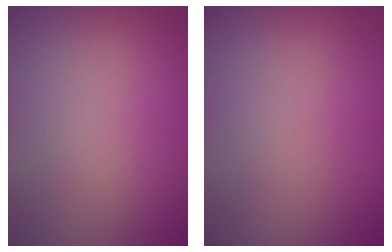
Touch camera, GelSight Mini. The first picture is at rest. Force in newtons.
{"total": 0.0}